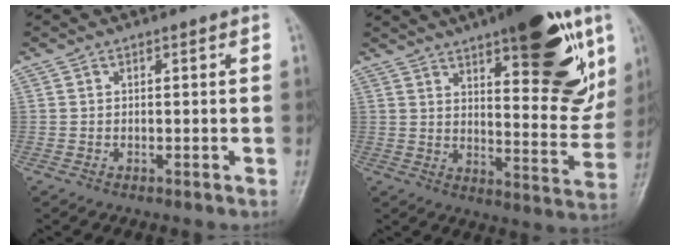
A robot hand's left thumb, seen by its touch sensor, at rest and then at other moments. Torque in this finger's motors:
{"motor_torque": [1.74, 1.49, 2.04, -0.71, 0.35]}